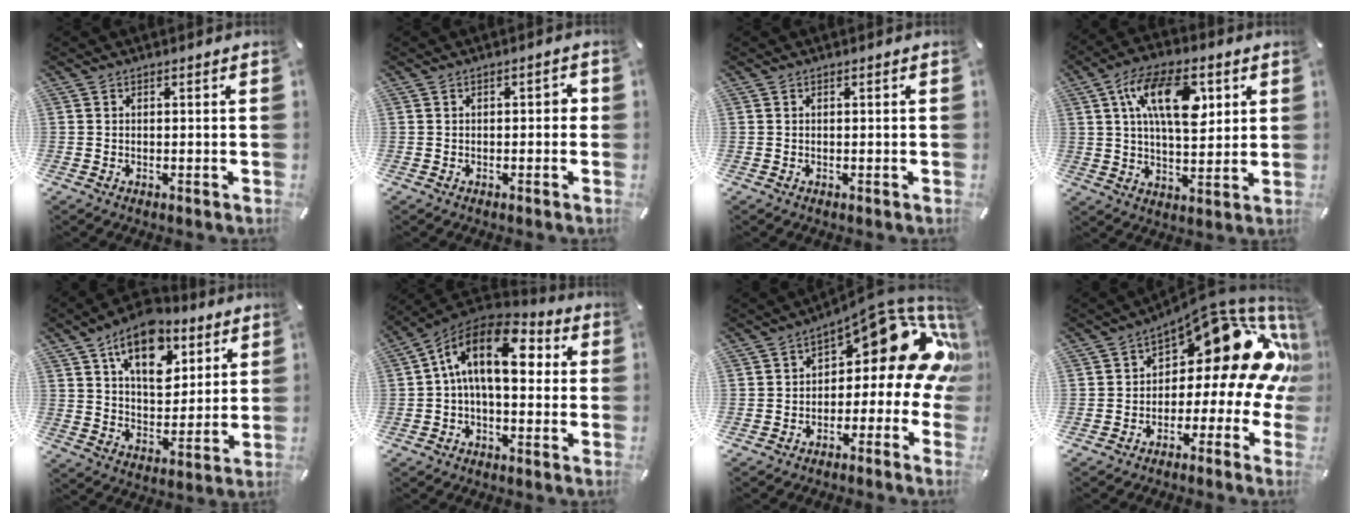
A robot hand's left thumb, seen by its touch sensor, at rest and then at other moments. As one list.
[{"total": 1.9, "force": [-0.5, 1.0, 1.6], "torque": [-0.028, 0.008, -0.013]}, {"total": 0.0}, {"total": 16.2, "force": [5.6, 8.2, 12.7], "torque": [-0.224, 0.001, 0.093]}, {"total": 14.9, "force": [8.4, 9.1, 8.3], "torque": [-0.124, -0.034, 0.150]}, {"total": 16.0, "force": [3.2, 8.4, 13.3], "torque": [-0.244, -0.010, 0.049]}, {"total": 16.1, "force": [7.9, 7.1, 12.1], "torque": [-0.152, -0.065, 0.125]}, {"total": 19.1, "force": [7.6, 9.3, 14.9], "torque": [-0.197, -0.068, 0.120]}]